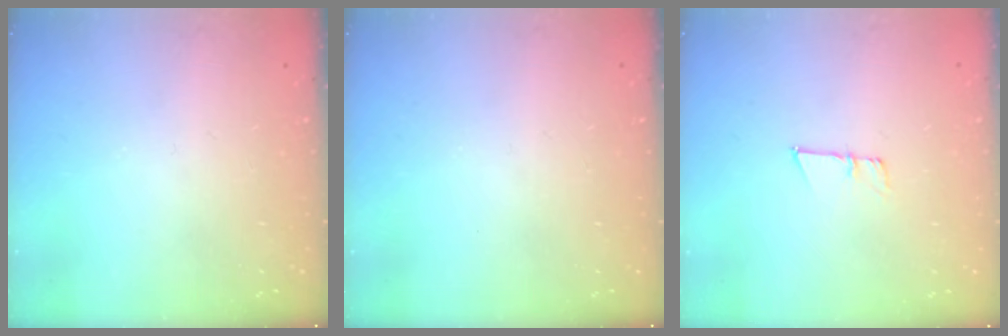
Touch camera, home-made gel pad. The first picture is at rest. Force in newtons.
{"total": 0.0}
{"total": 5.4, "press": 5.2, "slide": 1.3}